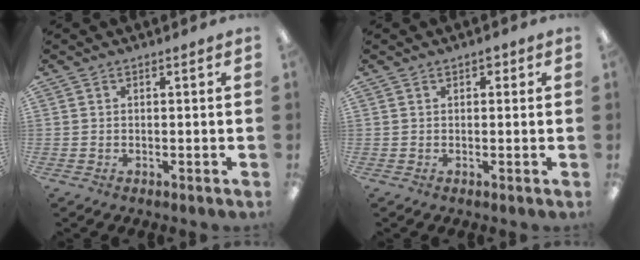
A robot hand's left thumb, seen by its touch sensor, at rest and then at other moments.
{"total": 1.6, "force": [0.8, 1.1, 0.9], "torque": [-0.009, 0.002, 0.012]}